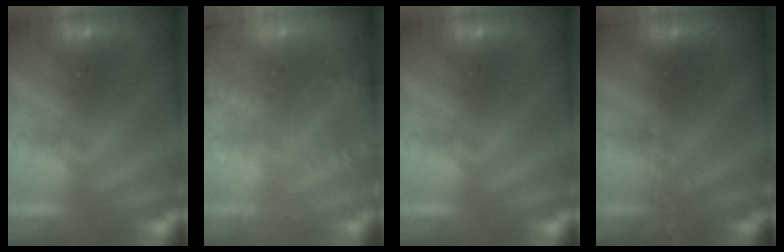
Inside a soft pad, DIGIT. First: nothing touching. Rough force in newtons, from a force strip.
{"total": 8.6}
{"total": 0.0}
{"total": 2.4}